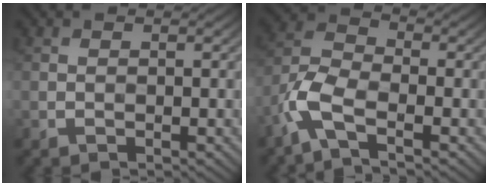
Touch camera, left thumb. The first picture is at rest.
{"total": 6.3, "force": [-3.6, 2.3, 4.7], "torque": [-0.112, 0.000, -0.094]}